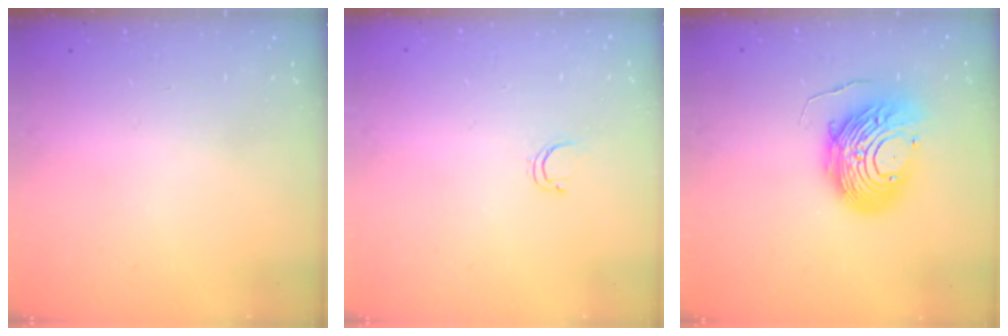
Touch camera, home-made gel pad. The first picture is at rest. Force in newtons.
{"total": 3.5, "press": 3.5, "slide": 0.5}
{"total": 13.5, "press": 13.4, "slide": 1.0}